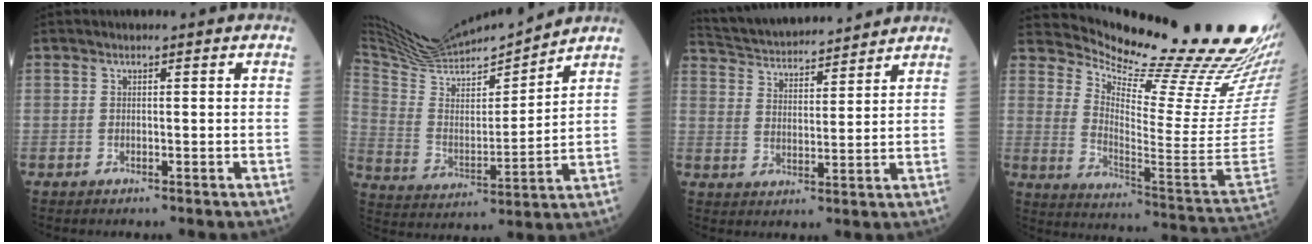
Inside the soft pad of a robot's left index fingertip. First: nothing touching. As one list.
[{"total": 16.4, "force": [15.8, 0.8, 4.4], "torque": [-0.100, -0.009, 0.282]}, {"total": 15.2, "force": [14.3, 2.1, 4.7], "torque": [-0.089, 0.025, 0.230]}, {"total": 26.7, "force": [23.7, 0.9, 12.2], "torque": [-0.190, -0.135, 0.307]}]